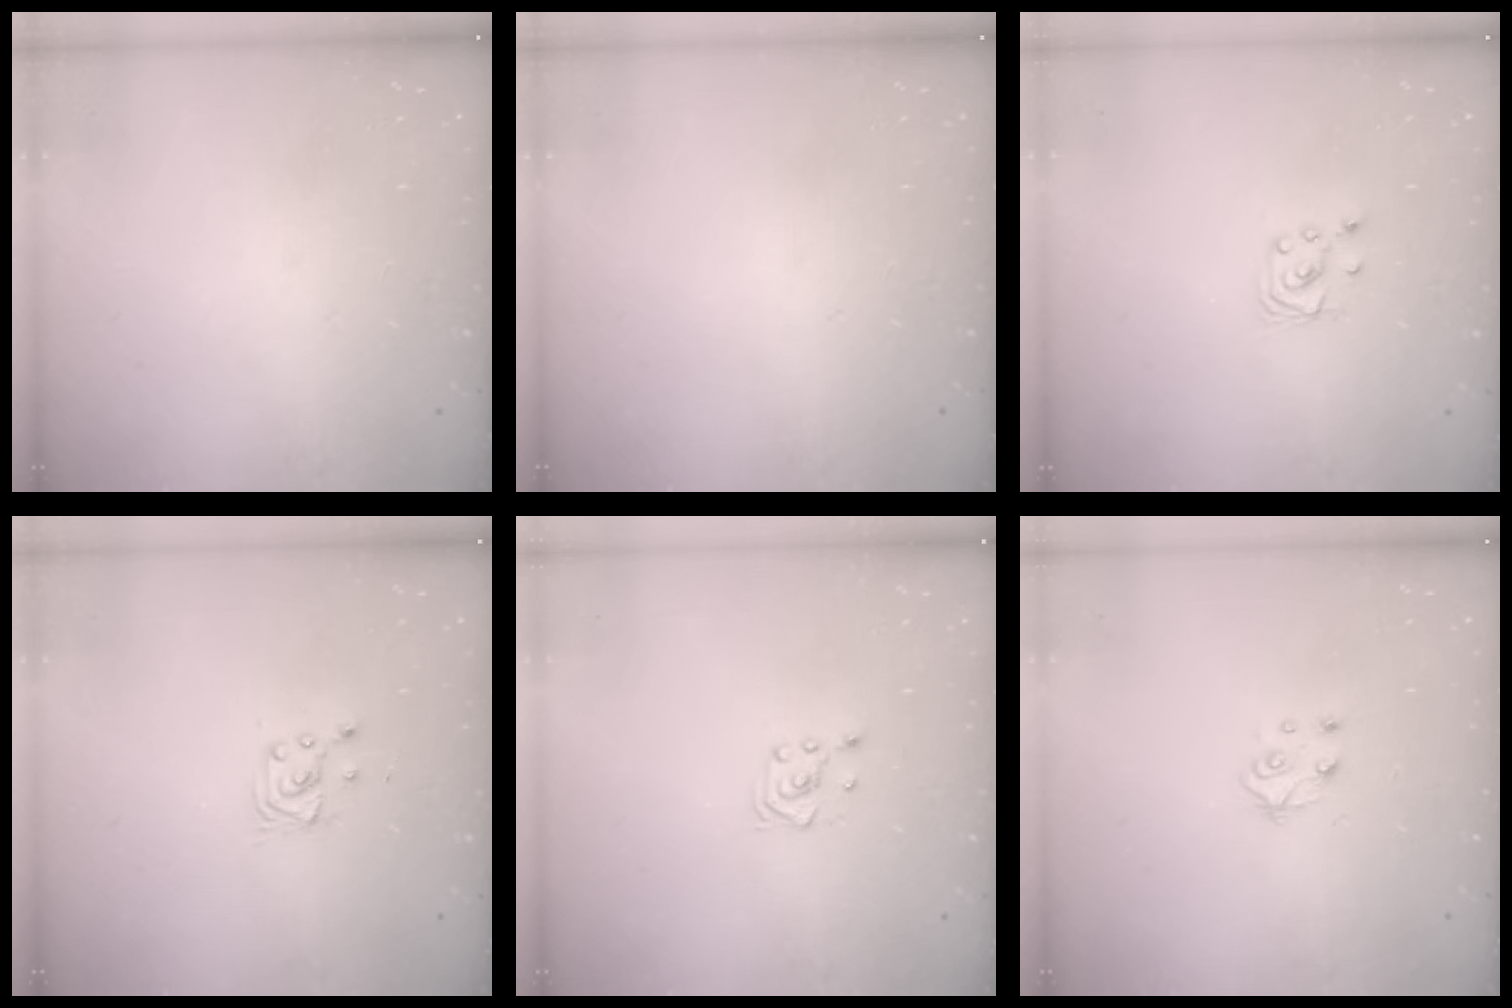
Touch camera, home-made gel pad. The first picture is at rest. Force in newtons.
{"total": 0.0}
{"total": 2.7, "press": 2.7, "slide": 0.2}
{"total": 2.9, "press": 2.9, "slide": 0.4}
{"total": 3.1, "press": 3.0, "slide": 0.8}
{"total": 5.6, "press": 5.6, "slide": 0.5}